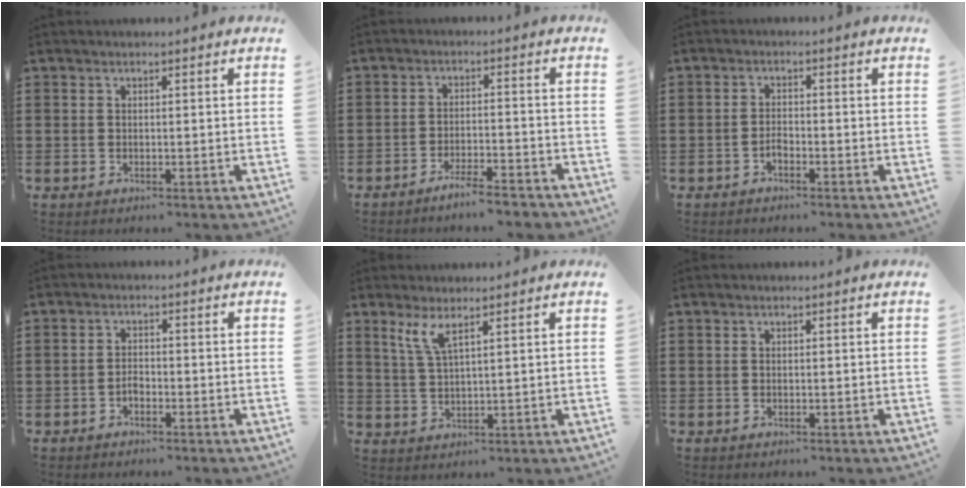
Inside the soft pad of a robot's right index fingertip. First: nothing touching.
{"total": 3.9, "force": [-3.6, 0.0, 1.4], "torque": [-0.024, 0.002, -0.070]}
{"total": 1.5, "force": [-1.0, 0.5, 1.0], "torque": [-0.022, -0.003, -0.019]}
{"total": 1.5, "force": [-0.9, 0.8, 0.9], "torque": [-0.021, -0.003, -0.017]}
{"total": 3.7, "force": [2.4, 0.5, 2.7], "torque": [-0.060, 0.002, 0.043]}
{"total": 0.0}